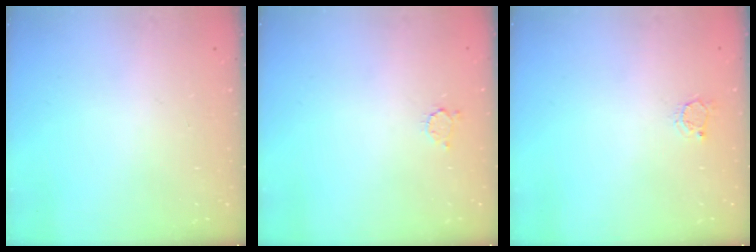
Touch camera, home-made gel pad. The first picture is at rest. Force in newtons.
{"total": 2.7, "press": 2.7, "slide": 0.3}
{"total": 3.0, "press": 3.0, "slide": 0.4}